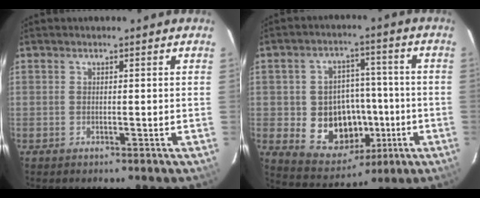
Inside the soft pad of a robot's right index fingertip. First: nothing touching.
{"total": 14.3, "force": [-3.1, 11.7, 7.6], "torque": [-0.160, 0.011, -0.025]}